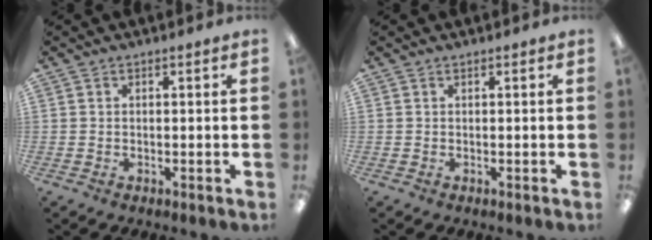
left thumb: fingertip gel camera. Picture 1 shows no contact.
{"total": 0.0}